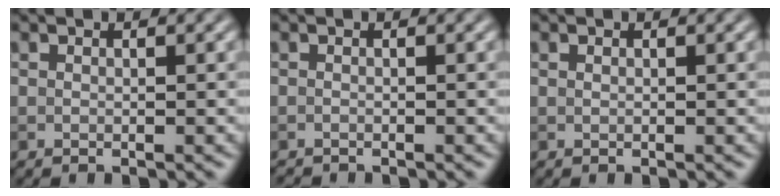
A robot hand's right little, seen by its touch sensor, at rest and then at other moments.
{"total": 0.8, "force": [-0.8, 0.0, 0.0], "torque": [0.004, -0.005, -0.015]}
{"total": 0.0}